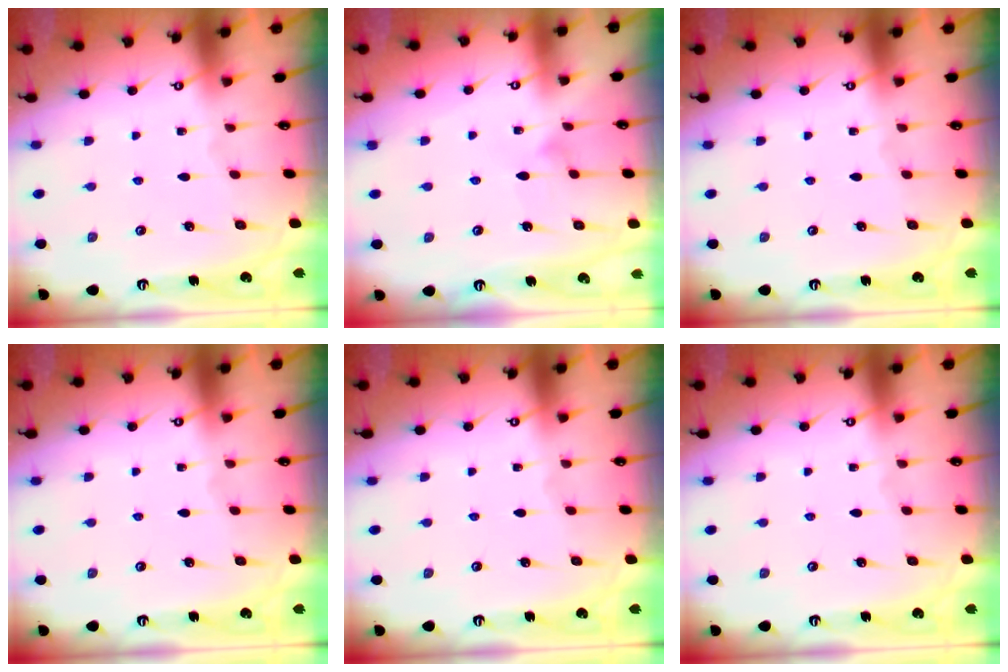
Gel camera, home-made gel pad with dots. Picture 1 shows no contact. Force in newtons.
{"total": 3.2, "press": 3.2, "slide": 0.2}
{"total": 0.0}
{"total": 0.0}
{"total": 0.0}
{"total": 0.0}